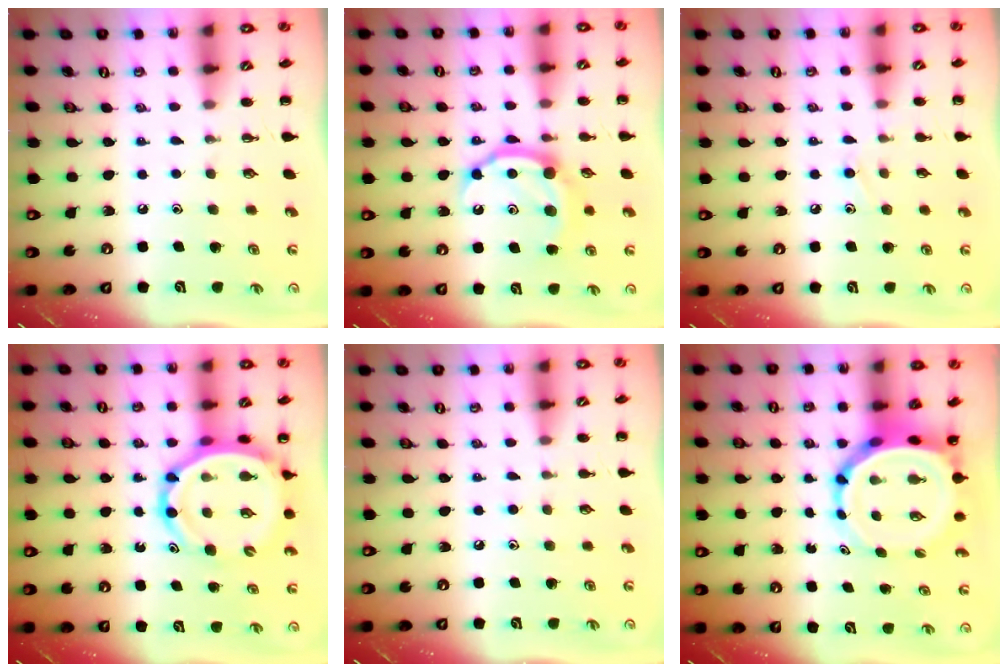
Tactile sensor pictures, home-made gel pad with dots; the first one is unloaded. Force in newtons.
{"total": 10.5, "press": 10.5, "slide": 0.6}
{"total": 8.1, "press": 7.7, "slide": 2.6}
{"total": 12.2, "press": 11.6, "slide": 3.7}
{"total": 4.2, "press": 3.9, "slide": 1.5}
{"total": 6.6, "press": 6.3, "slide": 2.2}